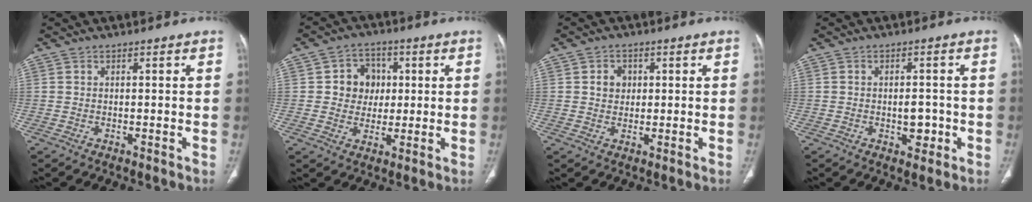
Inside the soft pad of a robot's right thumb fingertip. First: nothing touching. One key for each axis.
{"total": 7.6, "fx": 1.1, "fy": 6.8, "fz": 3.3, "tx": -0.004, "ty": 0.006, "tz": 0.013}
{"total": 3.5, "fx": 0.8, "fy": 3.0, "fz": 1.7, "tx": -0.007, "ty": 0.001, "tz": 0.012}
{"total": 3.9, "fx": -1.0, "fy": 2.4, "fz": 2.9, "tx": -0.021, "ty": 0.005, "tz": -0.008}